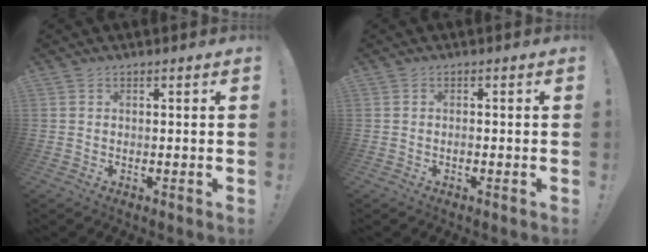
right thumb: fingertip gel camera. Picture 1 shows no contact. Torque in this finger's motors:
{"motor_torque": [-0.16, -0.33, -0.13, -0.03, 0.04]}